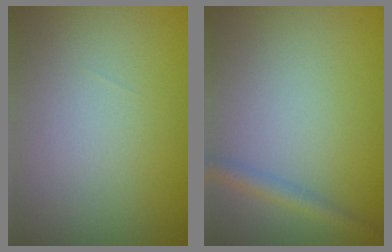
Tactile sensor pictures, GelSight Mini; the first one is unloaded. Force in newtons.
{"total": 1.7, "press": 1.7, "slide": 0.1}